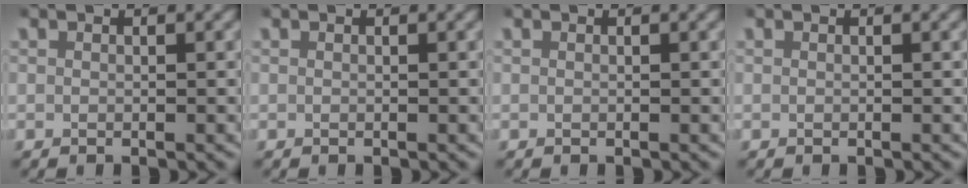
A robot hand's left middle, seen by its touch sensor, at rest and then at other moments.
{"total": 0.0}
{"total": 0.0}
{"total": 0.0}